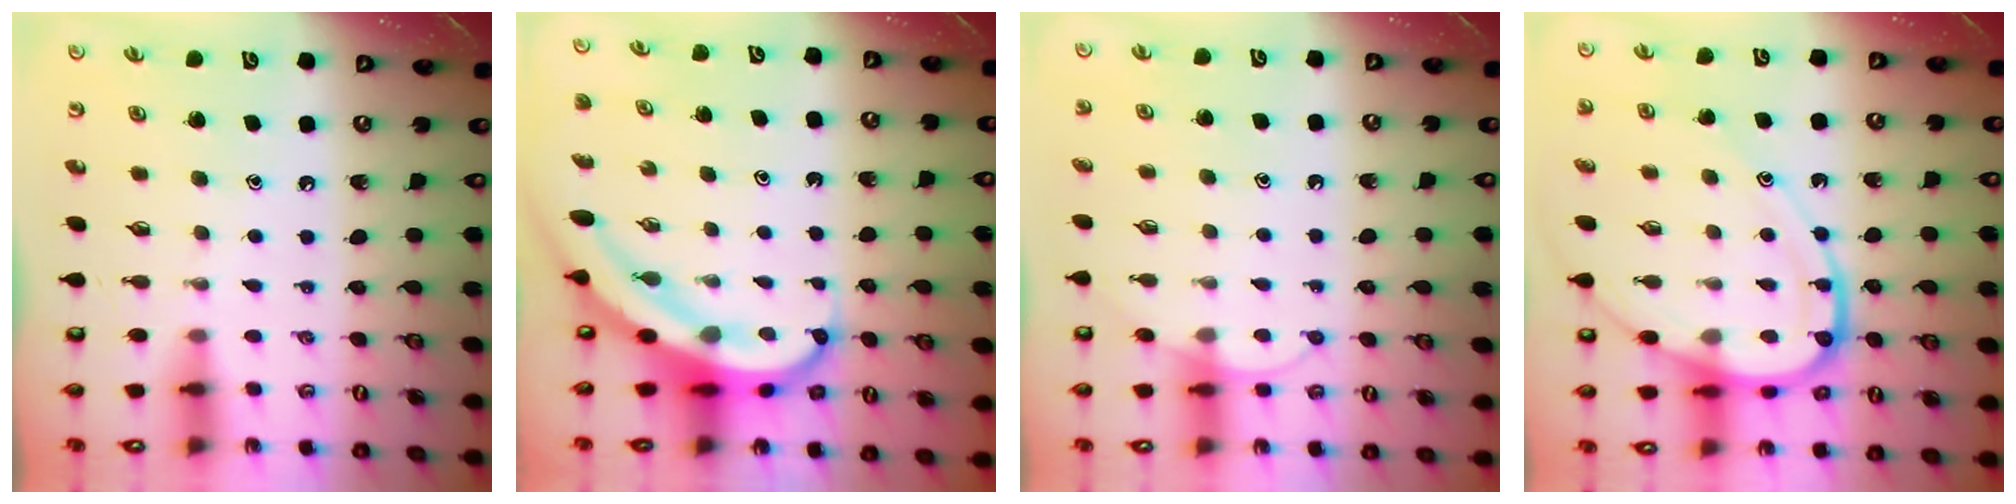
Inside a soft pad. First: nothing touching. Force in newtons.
{"total": 10.2, "press": 10.1, "slide": 1.4}
{"total": 5.7, "press": 5.7, "slide": 0.5}
{"total": 13.7, "press": 13.6, "slide": 1.6}